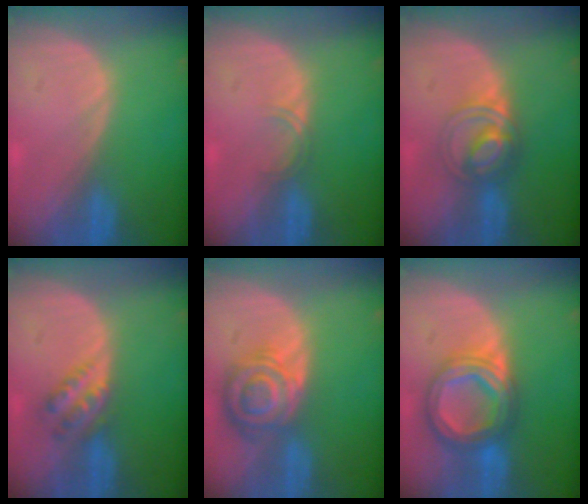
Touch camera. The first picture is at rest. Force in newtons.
{"total": 1.4, "press": 1.4, "slide": 0.2}
{"total": 5.9, "press": 5.4, "slide": 2.2}
{"total": 4.5, "press": 4.0, "slide": 2.0}
{"total": 8.2, "press": 7.2, "slide": 4.0}
{"total": 8.6, "press": 8.6, "slide": 0.6}